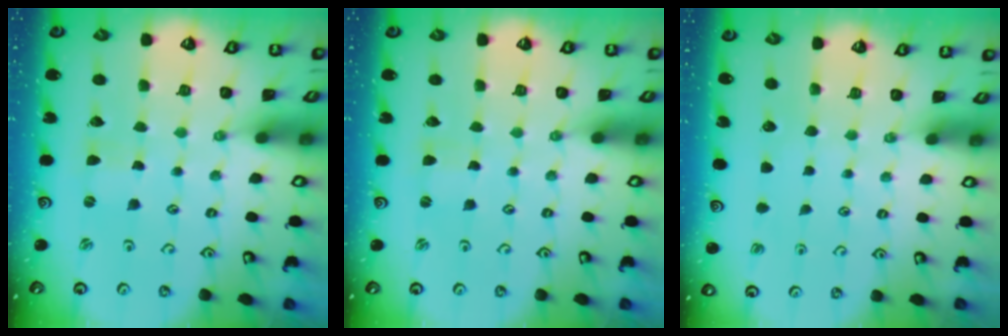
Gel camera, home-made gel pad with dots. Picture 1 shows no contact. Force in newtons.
{"total": 0.7, "press": 0.7, "slide": 0.0}
{"total": 0.0}